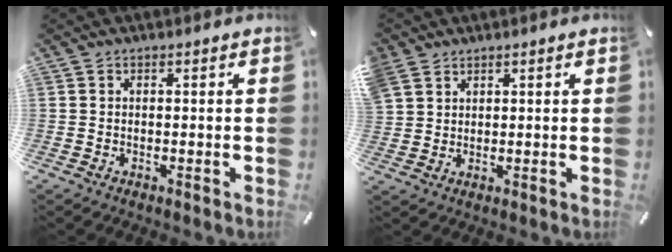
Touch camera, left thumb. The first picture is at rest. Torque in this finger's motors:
{"motor_torque": [0.28, 0.28, 0.72, -0.66, 0.24]}